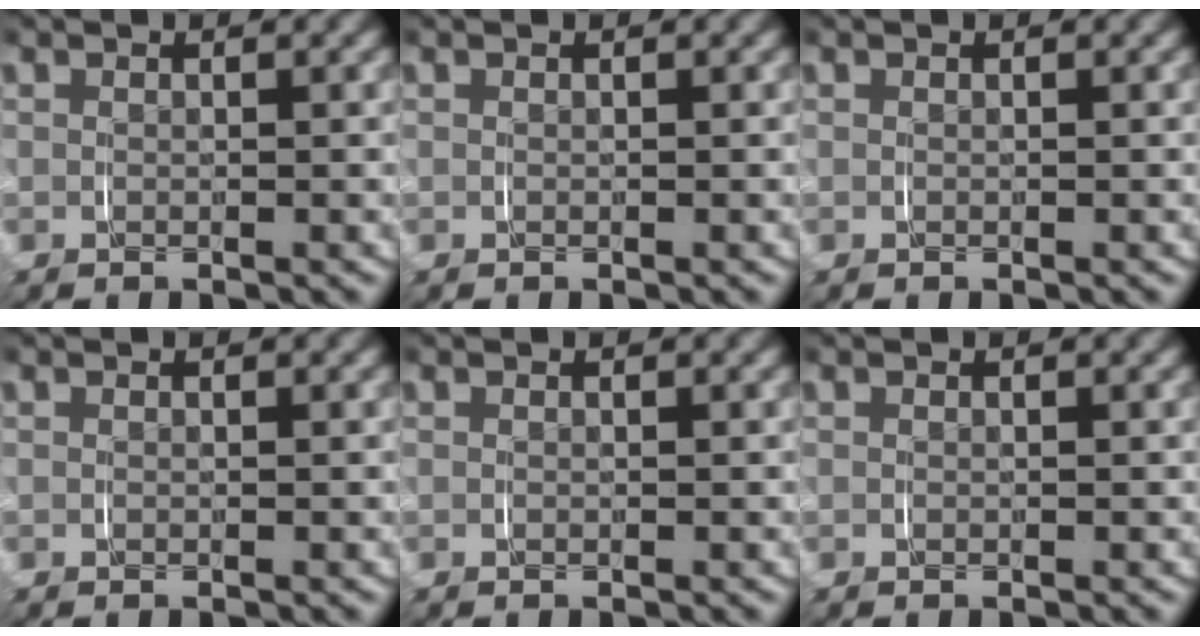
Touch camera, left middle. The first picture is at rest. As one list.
[{"total": 0.0}, {"total": 0.0}, {"total": 0.0}, {"total": 0.0}, {"total": 0.0}]